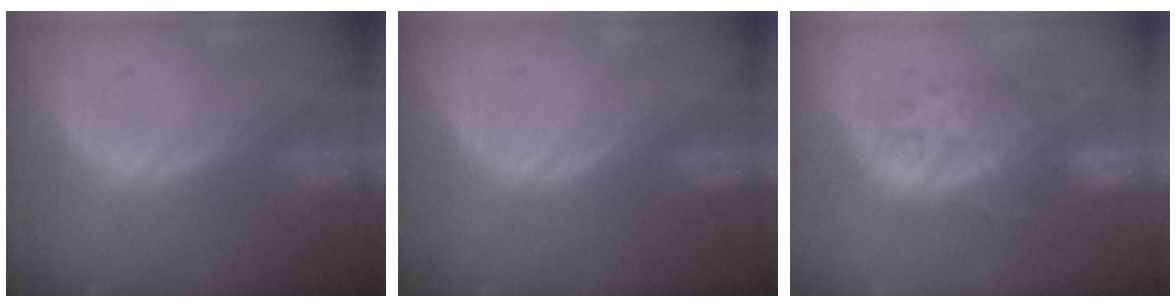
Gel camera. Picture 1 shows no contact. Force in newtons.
{"total": 0.0}
{"total": 8.2, "press": 8.2, "slide": 1.0}